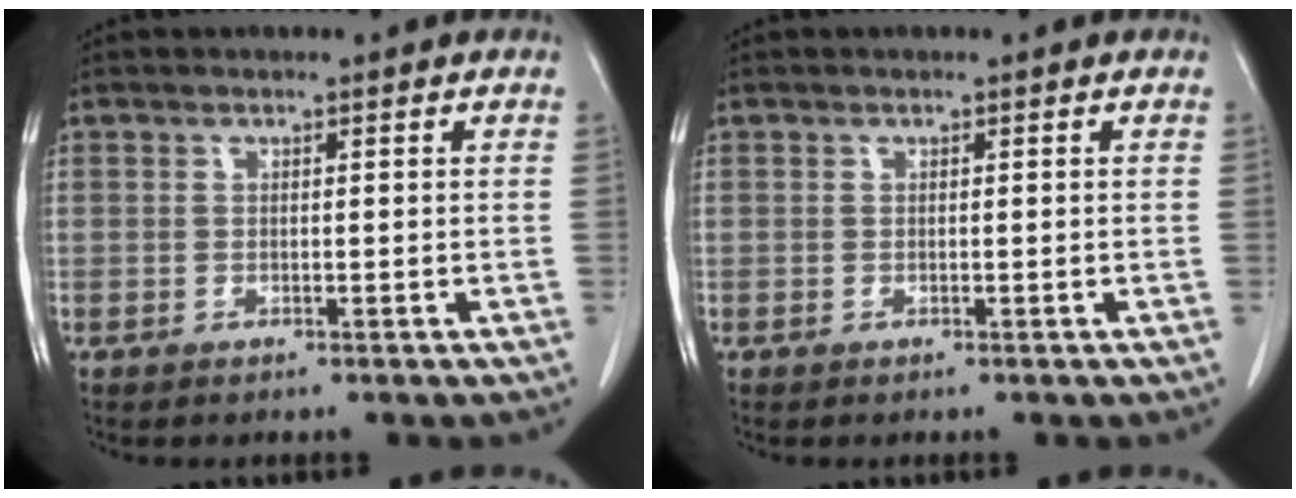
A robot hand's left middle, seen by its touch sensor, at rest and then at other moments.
{"total": 0.0}